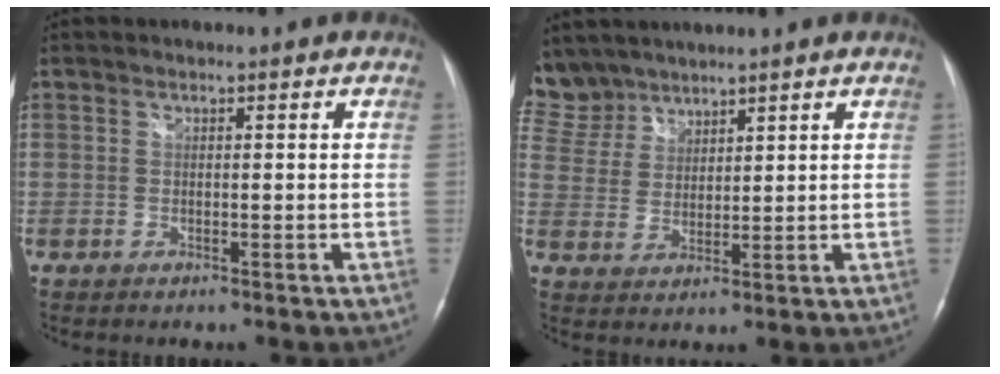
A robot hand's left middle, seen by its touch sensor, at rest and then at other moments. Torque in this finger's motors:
{"motor_torque": [0.41, -0.39, 0.09, -0.04]}